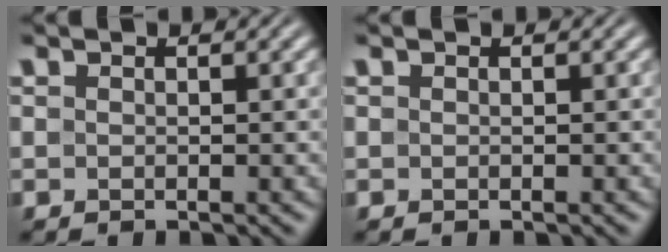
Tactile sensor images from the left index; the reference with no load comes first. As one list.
[{"total": 0.0}]